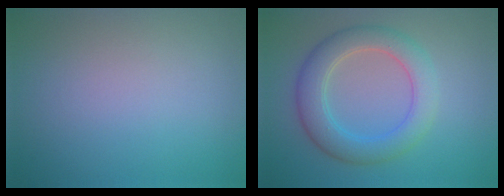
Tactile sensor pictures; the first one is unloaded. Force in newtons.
{"total": 5.0, "press": 5.0, "slide": 0.3}